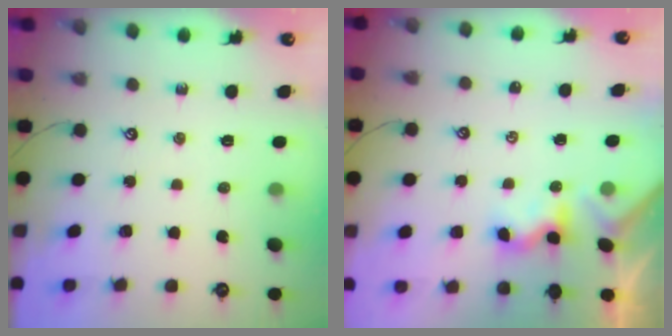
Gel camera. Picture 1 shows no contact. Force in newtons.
{"total": 1.8, "press": 1.7, "slide": 0.5}